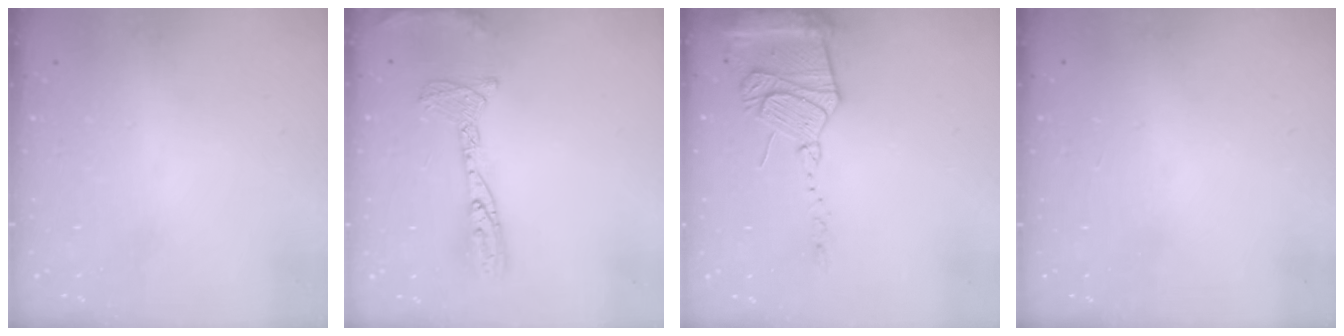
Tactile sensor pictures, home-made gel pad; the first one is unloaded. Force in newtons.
{"total": 13.7, "press": 13.7, "slide": 1.3}
{"total": 17.8, "press": 17.7, "slide": 1.5}
{"total": 0.0}